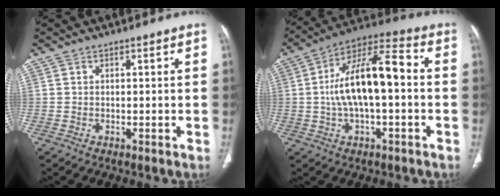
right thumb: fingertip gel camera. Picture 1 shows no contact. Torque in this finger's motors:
{"motor_torque": [2.08, 2.16, 2.04, -0.54, 0.18]}